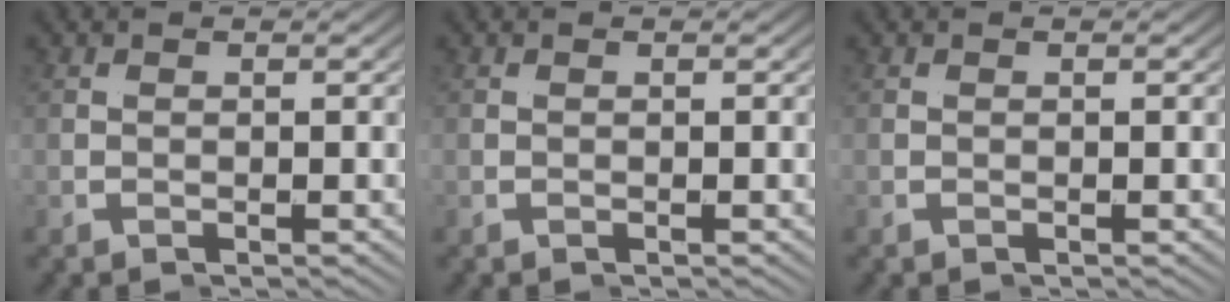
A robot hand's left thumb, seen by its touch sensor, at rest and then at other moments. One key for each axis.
{"total": 0.0}
{"total": 0.0}